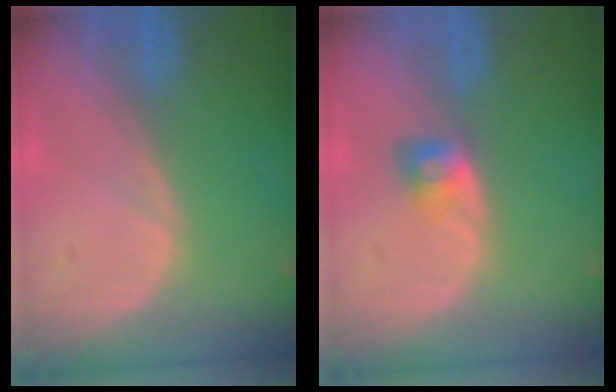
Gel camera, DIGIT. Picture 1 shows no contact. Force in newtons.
{"total": 2.9, "press": 2.4, "slide": 1.5}